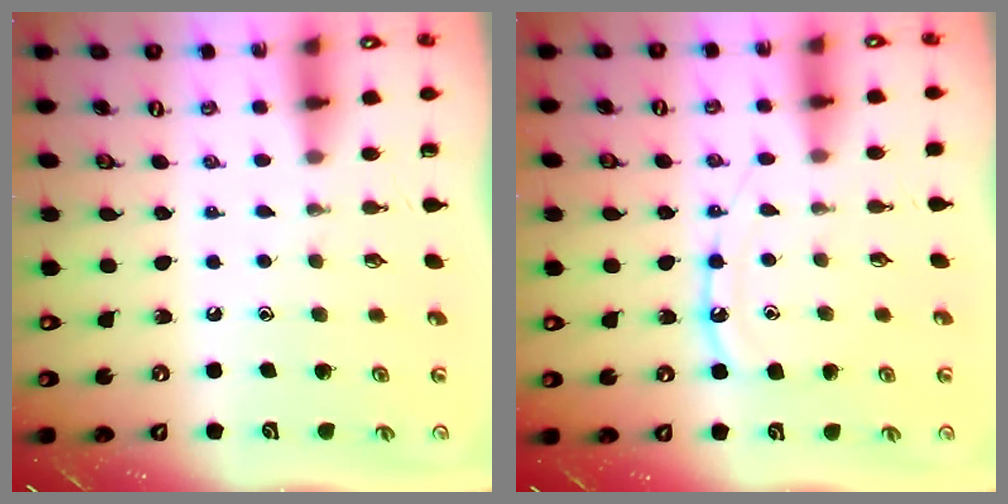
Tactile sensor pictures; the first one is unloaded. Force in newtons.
{"total": 10.2, "press": 10.1, "slide": 0.5}